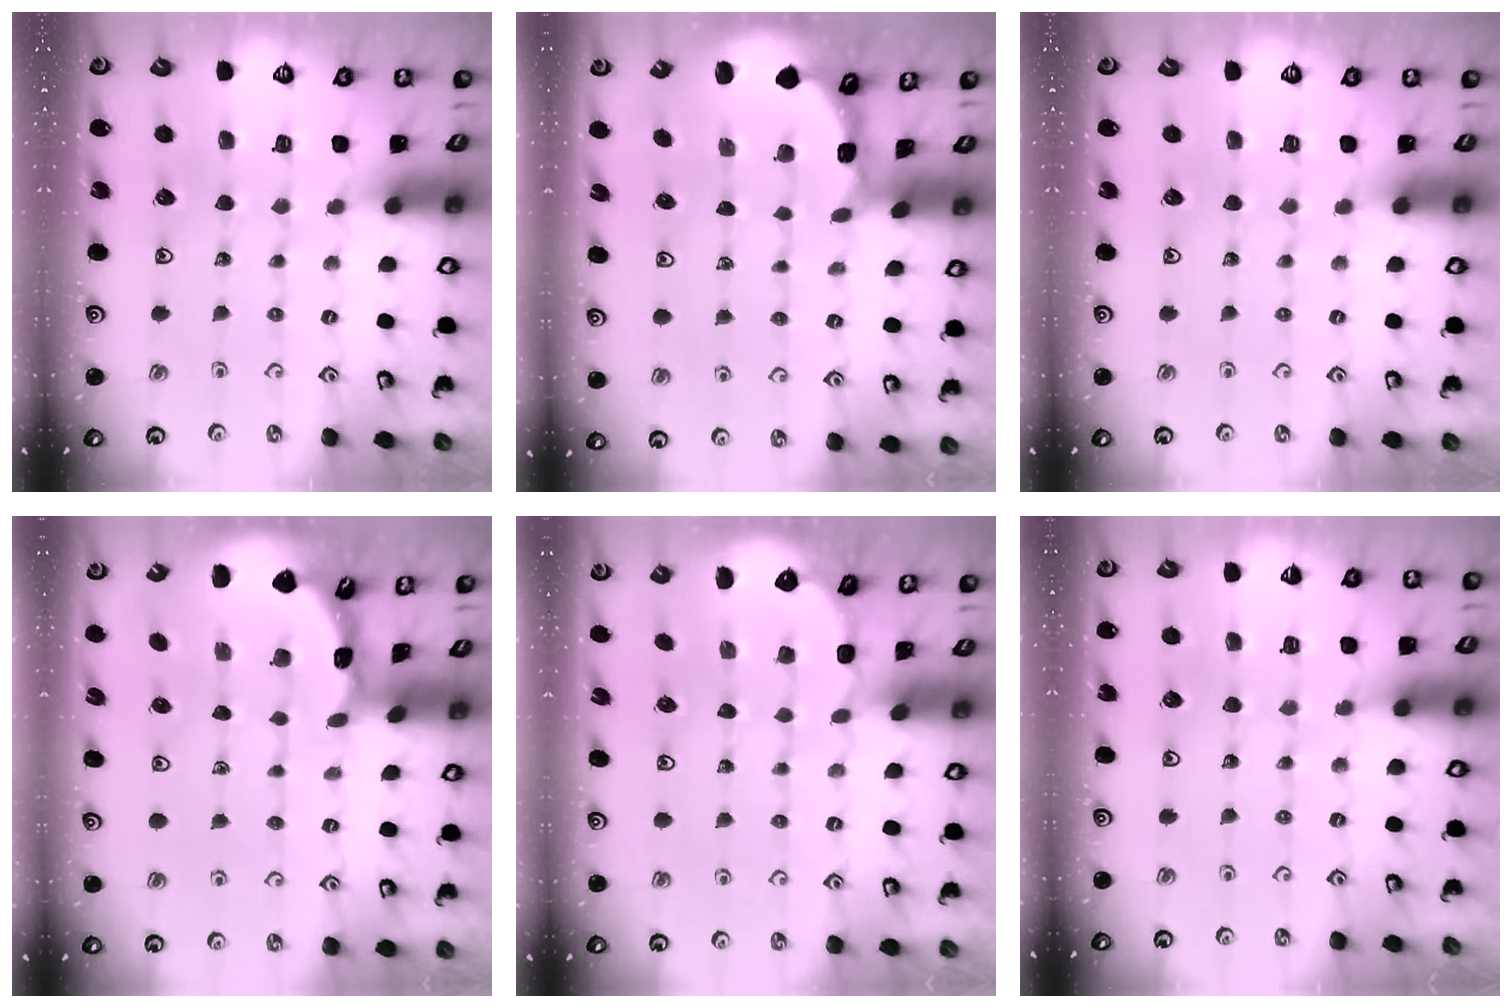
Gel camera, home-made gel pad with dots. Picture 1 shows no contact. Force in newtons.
{"total": 1.2, "press": 1.2, "slide": 0.3}
{"total": 0.0}
{"total": 1.6, "press": 1.6, "slide": 0.2}
{"total": 1.6, "press": 0.9, "slide": 1.3}
{"total": 2.8, "press": 2.7, "slide": 0.5}